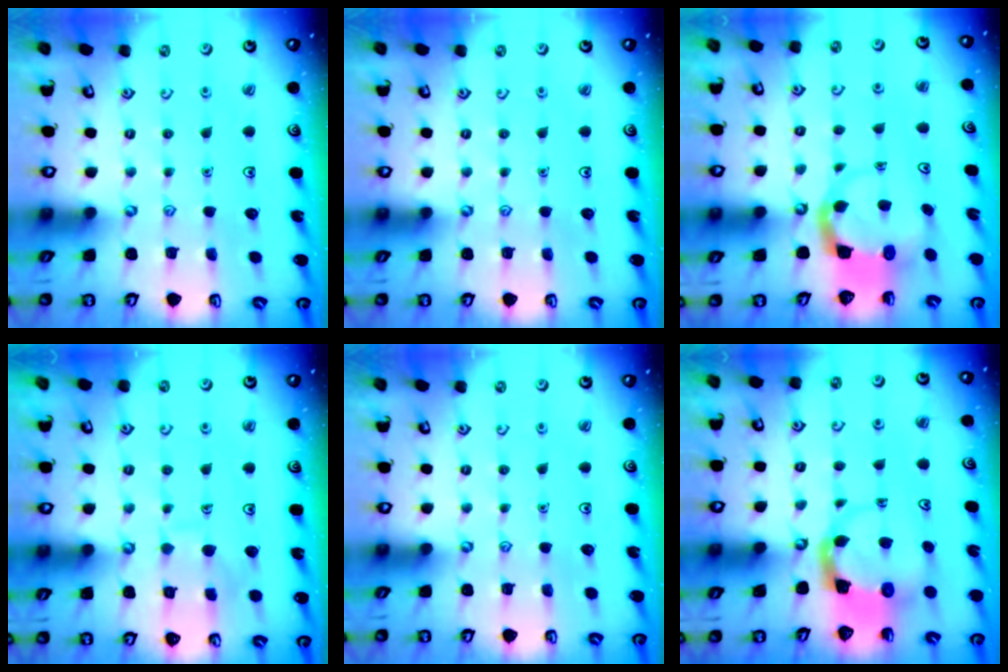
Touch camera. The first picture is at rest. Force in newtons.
{"total": 0.0}
{"total": 4.0, "press": 4.0, "slide": 0.3}
{"total": 6.2, "press": 6.2, "slide": 0.6}
{"total": 0.0}
{"total": 3.9, "press": 3.8, "slide": 0.6}